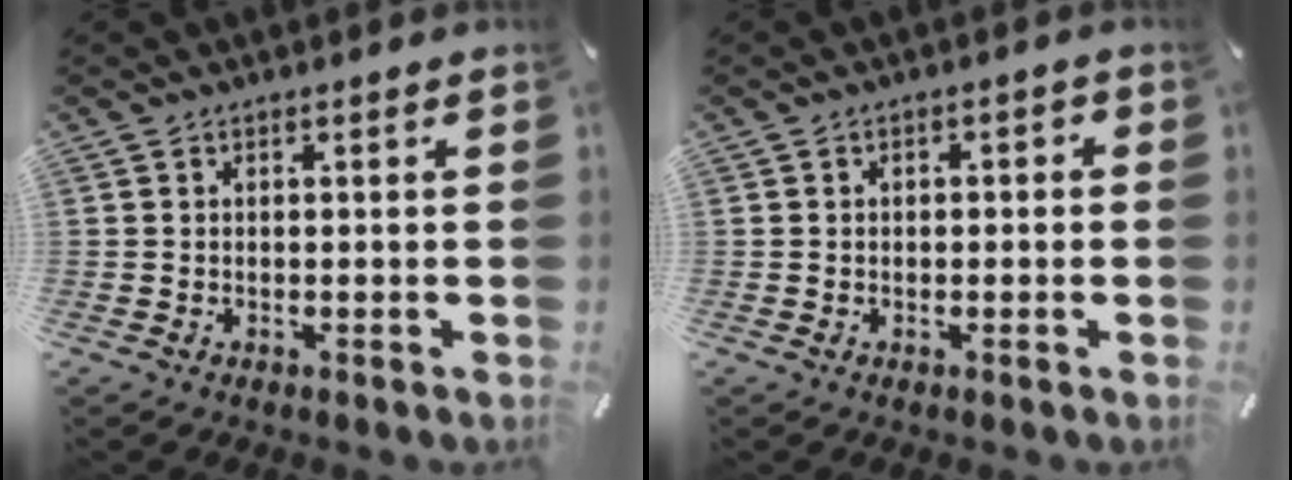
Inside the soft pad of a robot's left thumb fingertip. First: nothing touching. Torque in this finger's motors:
{"motor_torque": [-0.13, -0.10, -0.04, 0.10, 0.01]}